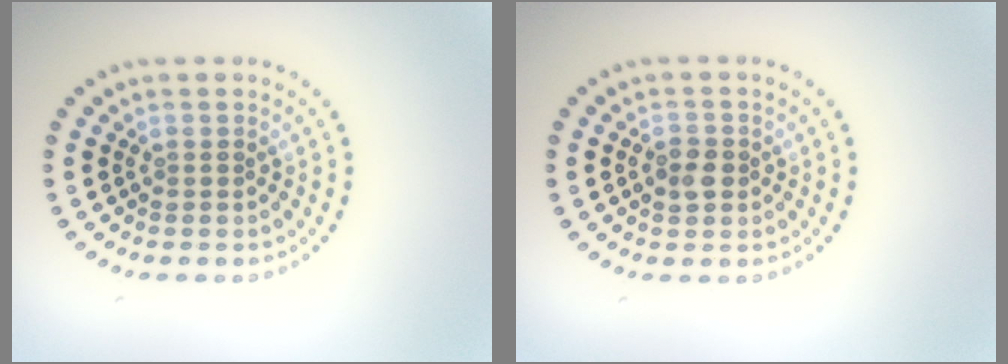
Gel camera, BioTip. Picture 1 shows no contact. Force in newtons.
{"total": 1.8, "press": 1.8, "slide": 0.4}